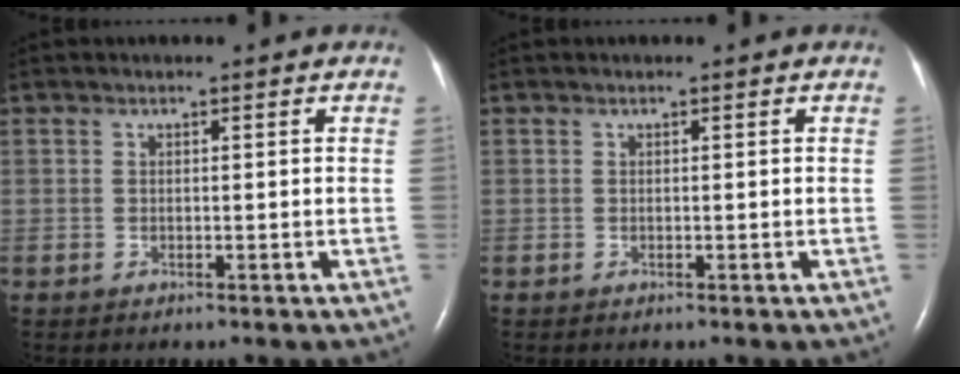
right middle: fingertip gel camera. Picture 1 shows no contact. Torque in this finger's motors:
{"motor_torque": [0.01, -0.01, 0.00, 0.00]}